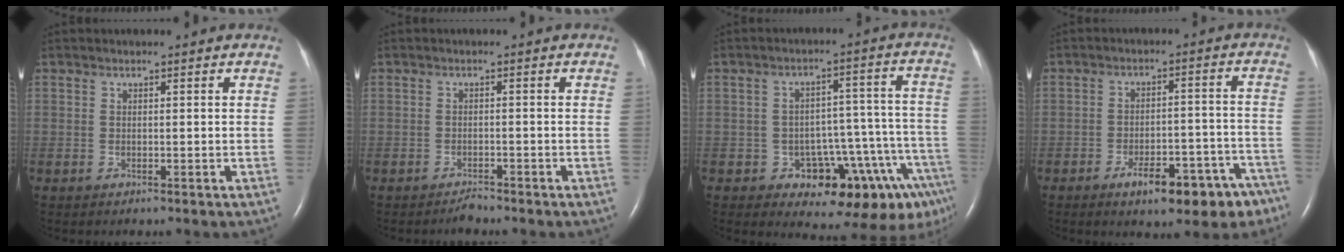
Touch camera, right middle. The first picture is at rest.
{"total": 1.4, "force": [-1.3, 0.1, 0.2], "torque": [-0.006, -0.003, -0.020]}
{"total": 13.0, "force": [-7.7, 5.0, 9.3], "torque": [-0.083, 0.055, -0.097]}
{"total": 11.8, "force": [-8.2, 4.1, 7.4], "torque": [-0.081, 0.026, -0.113]}